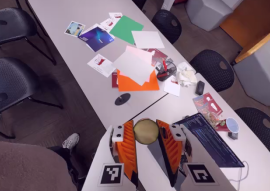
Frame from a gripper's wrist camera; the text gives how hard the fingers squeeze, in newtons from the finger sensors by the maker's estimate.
{"total": 8.5, "left": 8.4, "right": 8.6}